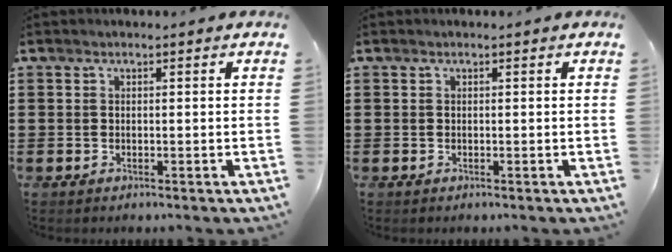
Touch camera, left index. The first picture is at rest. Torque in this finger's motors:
{"motor_torque": [0.02, -0.02, 0.00, 0.00]}